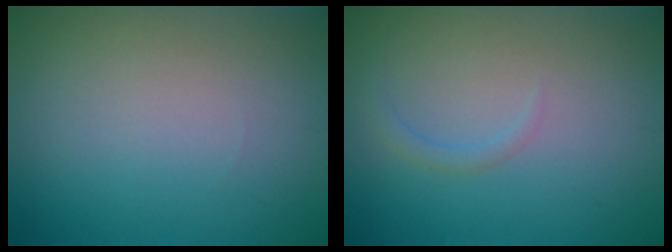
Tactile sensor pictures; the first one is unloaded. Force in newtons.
{"total": 1.0, "press": 1.0, "slide": 0.1}